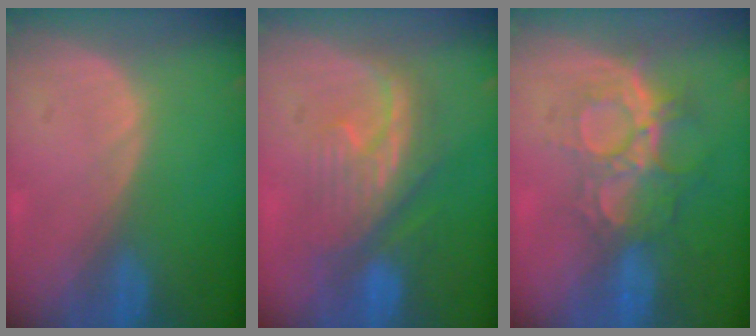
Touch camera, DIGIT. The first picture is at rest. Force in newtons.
{"total": 8.0, "press": 8.0, "slide": 1.0}
{"total": 9.4, "press": 8.0, "slide": 5.0}